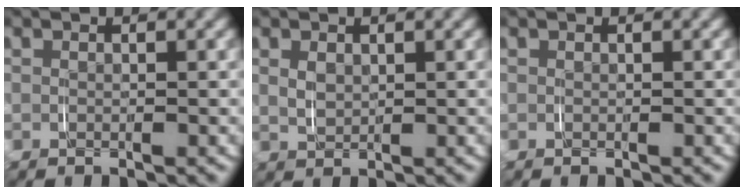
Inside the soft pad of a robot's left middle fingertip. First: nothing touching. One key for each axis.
{"total": 1.7, "fx": 0.7, "fy": 1.2, "fz": 1.0, "tx": -0.022, "ty": -0.003, "tz": 0.019}
{"total": 0.0}